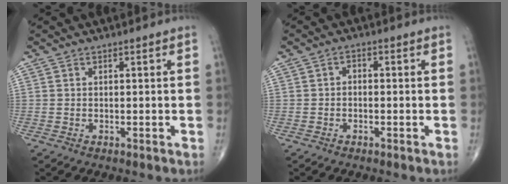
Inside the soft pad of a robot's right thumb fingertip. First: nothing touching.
{"total": 1.5, "force": [-0.3, 1.1, 1.0], "torque": [-0.009, 0.009, -0.010]}